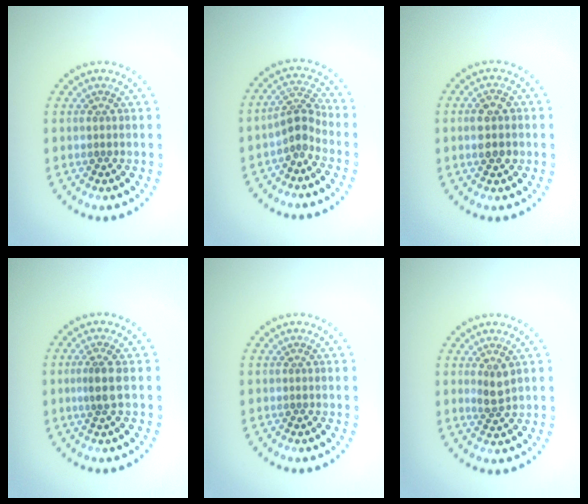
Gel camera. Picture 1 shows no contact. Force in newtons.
{"total": 2.3, "press": 1.8, "slide": 1.5}
{"total": 2.3, "press": 2.3, "slide": 0.0}
{"total": 2.1, "press": 1.6, "slide": 1.2}
{"total": 0.0}
{"total": 1.8, "press": 1.5, "slide": 0.9}